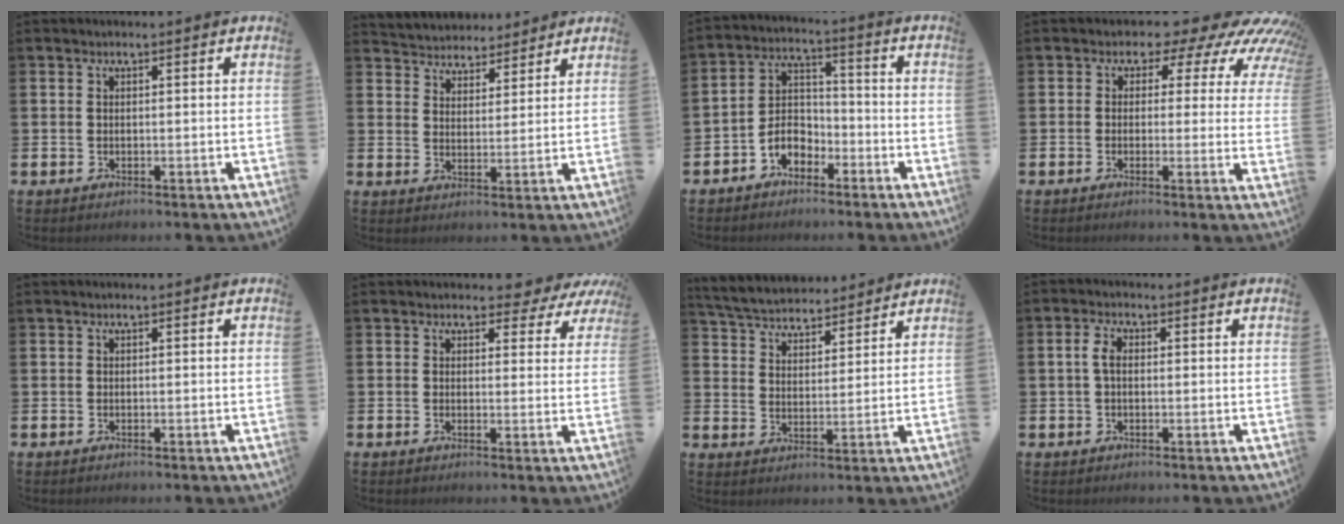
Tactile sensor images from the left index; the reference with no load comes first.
{"total": 4.4, "force": [4.1, 1.2, -0.7], "torque": [-0.014, -0.025, 0.074]}
{"total": 5.0, "force": [-3.1, 3.3, 1.9], "torque": [-0.052, 0.006, -0.064]}
{"total": 4.9, "force": [3.5, 3.0, 1.6], "torque": [-0.037, -0.045, 0.044]}
{"total": 0.0}
{"total": 2.7, "force": [2.2, 1.4, 0.5], "torque": [-0.003, -0.017, 0.032]}
{"total": 5.5, "force": [5.3, 1.2, 0.3], "torque": [-0.034, -0.030, 0.094]}
{"total": 2.8, "force": [0.3, 1.8, 2.2], "torque": [-0.045, 0.010, 0.002]}